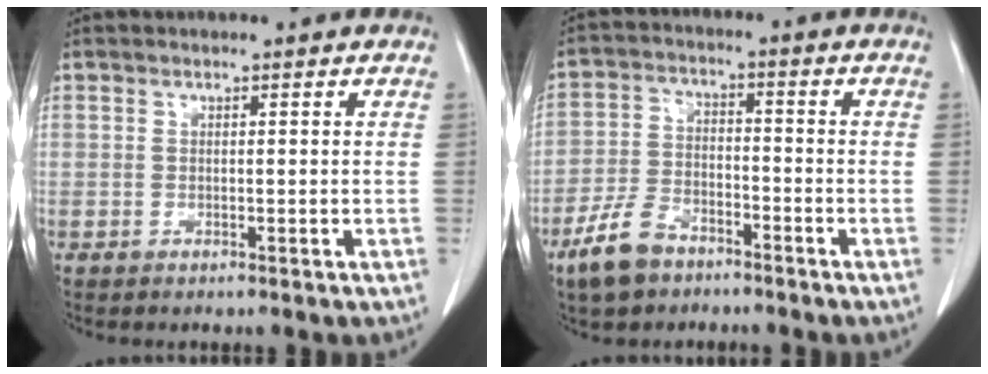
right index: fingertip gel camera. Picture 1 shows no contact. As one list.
[{"total": 8.0, "force": [-5.5, 4.2, 3.9], "torque": [-0.092, -0.001, -0.104]}]